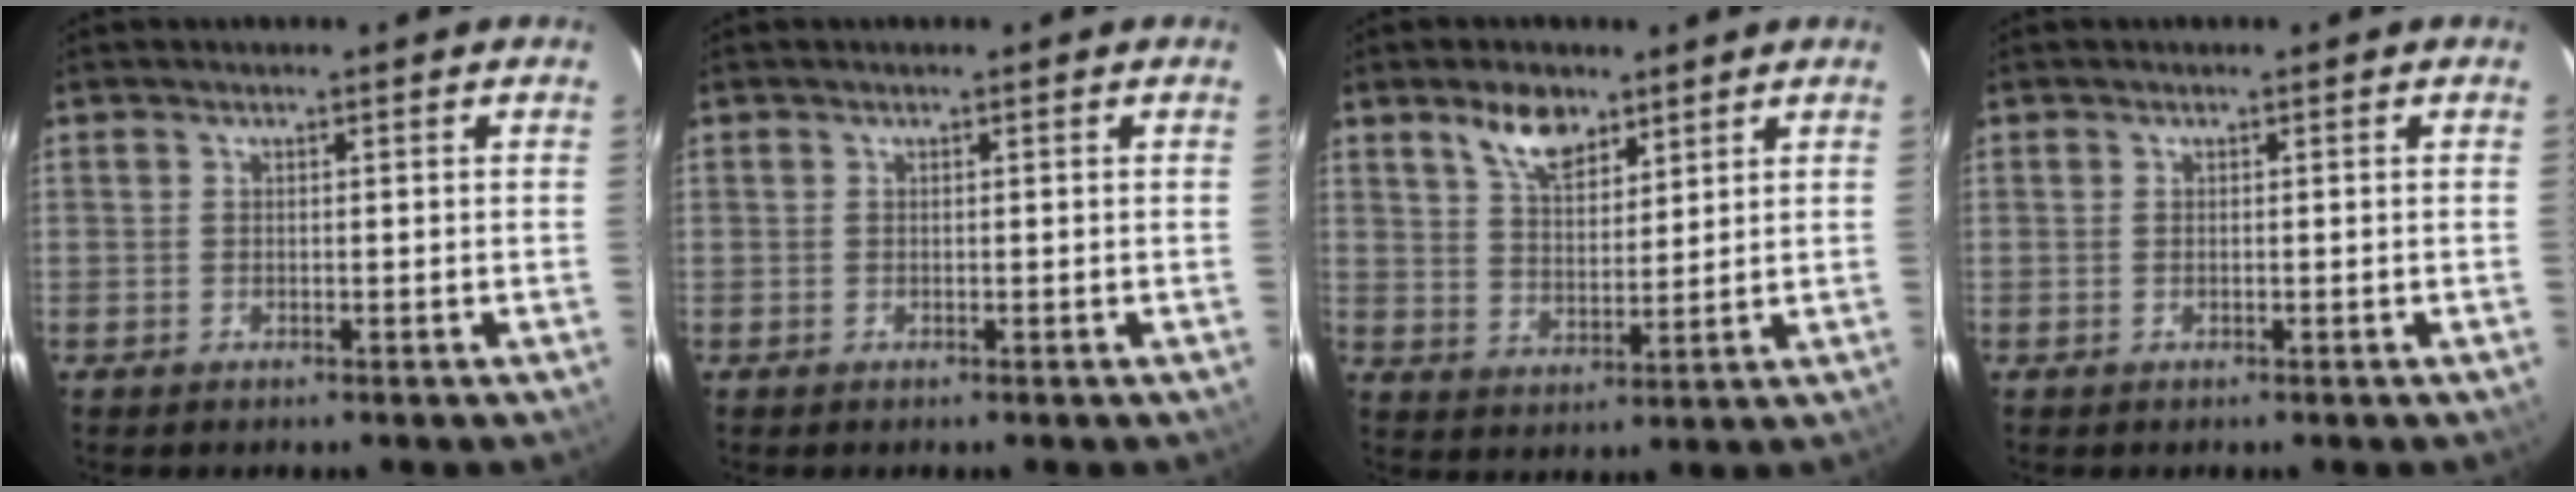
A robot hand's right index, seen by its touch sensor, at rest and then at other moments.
{"total": 0.0}
{"total": 7.7, "force": [5.2, 3.7, 4.2], "torque": [-0.071, 0.007, 0.099]}
{"total": 0.0}